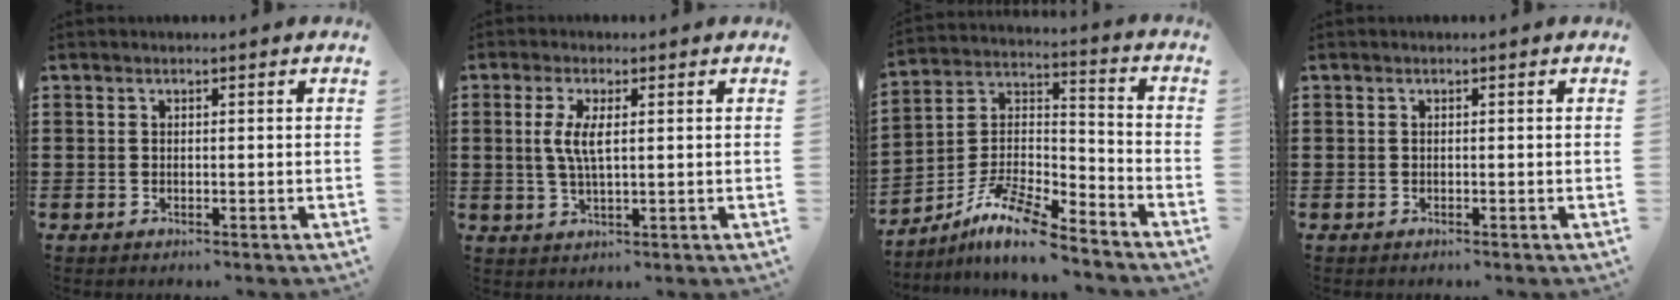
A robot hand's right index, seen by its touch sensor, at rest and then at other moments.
{"total": 4.3, "force": [0.6, 1.2, 4.1], "torque": [-0.089, 0.001, 0.006]}
{"total": 9.4, "force": [-7.8, 1.6, 5.0], "torque": [-0.113, 0.002, -0.159]}
{"total": 0.0}